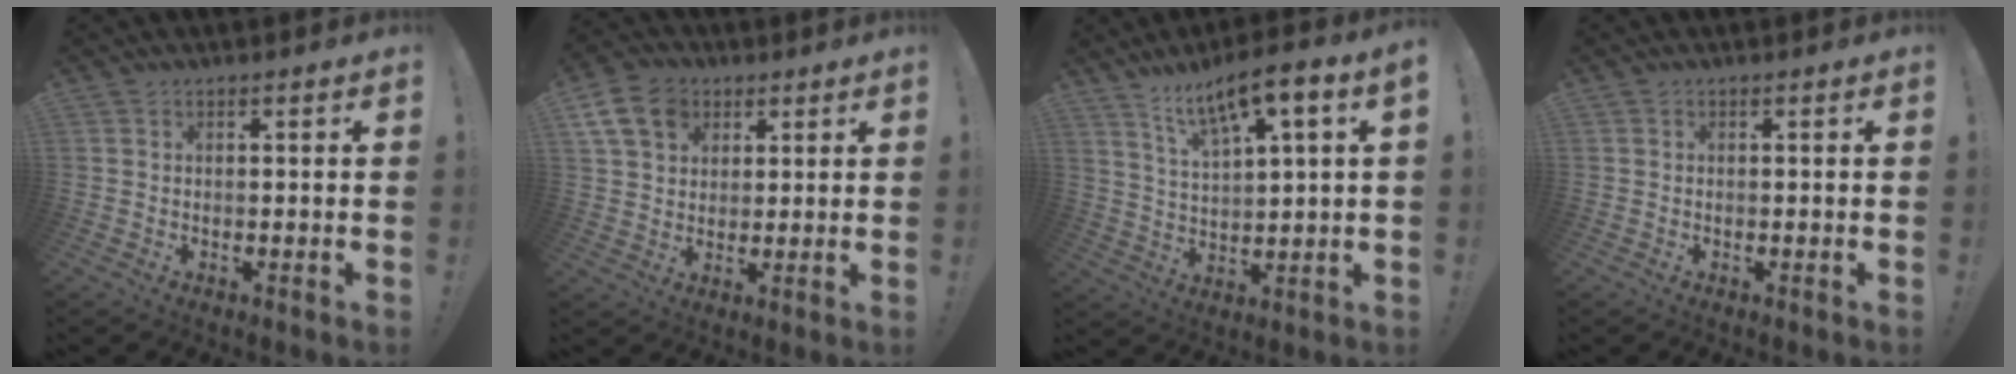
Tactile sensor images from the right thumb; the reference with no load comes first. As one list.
[{"total": 12.2, "force": [5.3, 9.2, 6.0], "torque": [-0.099, -0.022, 0.105]}, {"total": 9.6, "force": [6.1, 1.7, 7.2], "torque": [-0.123, -0.032, 0.101]}, {"total": 0.0}]